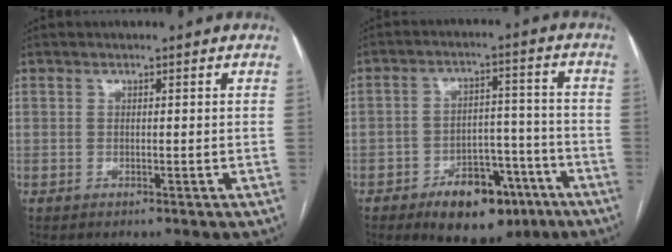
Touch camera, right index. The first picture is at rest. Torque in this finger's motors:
{"motor_torque": [0.66, -0.69, 0.50, 0.07]}